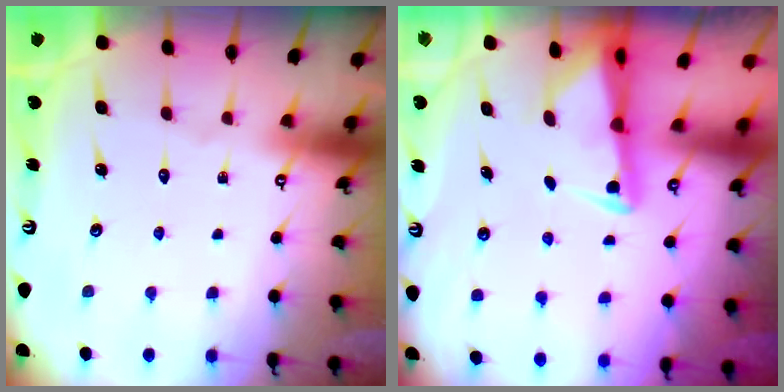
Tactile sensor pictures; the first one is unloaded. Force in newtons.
{"total": 2.3, "press": 2.2, "slide": 0.5}